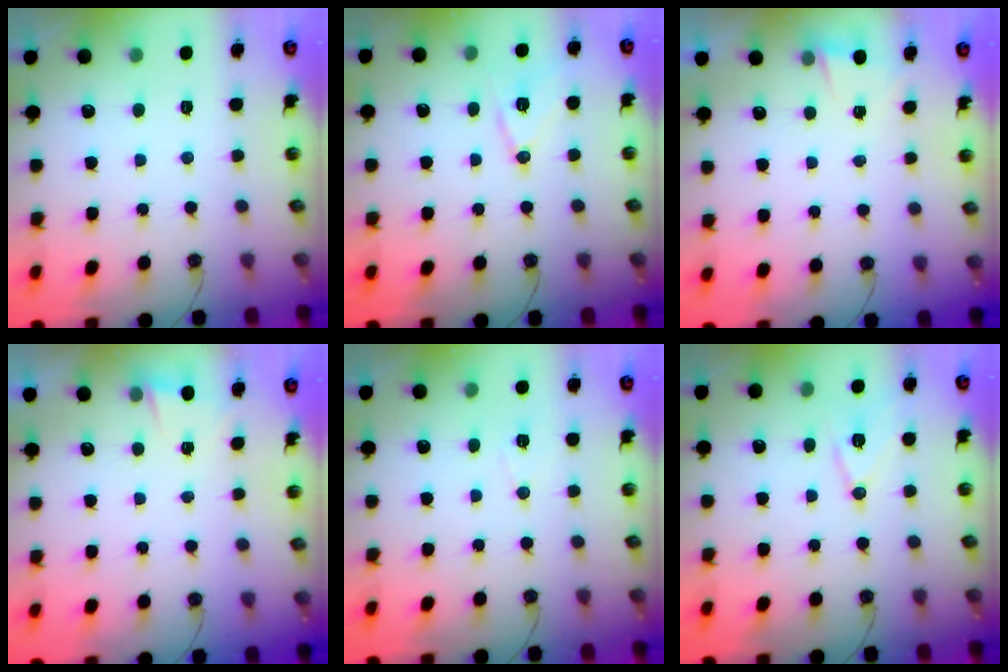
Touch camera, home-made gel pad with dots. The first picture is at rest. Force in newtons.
{"total": 10.4, "press": 9.9, "slide": 3.3}
{"total": 1.5, "press": 0.9, "slide": 1.2}
{"total": 1.5, "press": 0.9, "slide": 1.2}
{"total": 7.6, "press": 6.3, "slide": 4.3}
{"total": 9.2, "press": 8.5, "slide": 3.6}